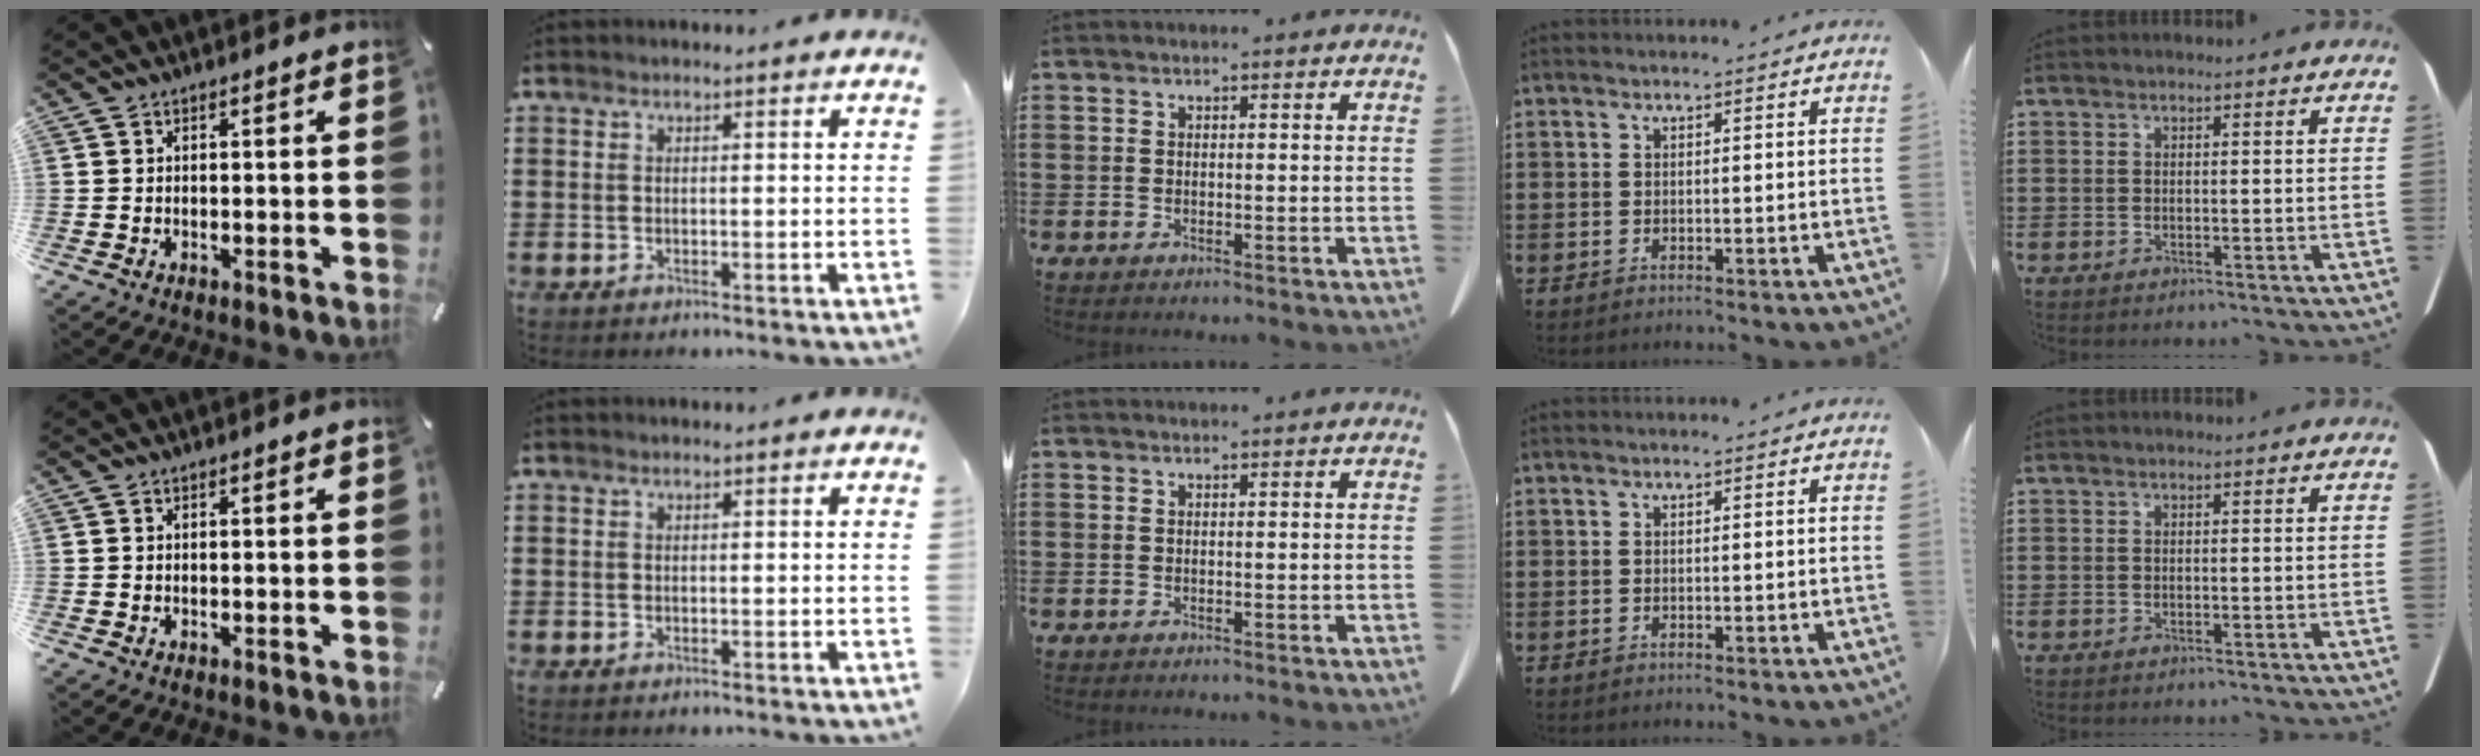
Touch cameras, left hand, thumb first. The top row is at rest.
{}